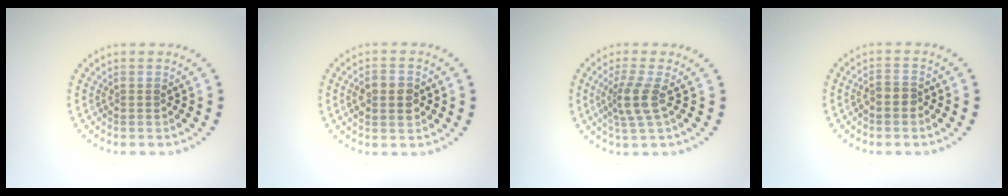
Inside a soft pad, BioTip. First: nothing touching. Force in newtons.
{"total": 3.0, "press": 3.0, "slide": 0.1}
{"total": 2.7, "press": 2.1, "slide": 1.8}
{"total": 1.7, "press": 1.5, "slide": 0.7}